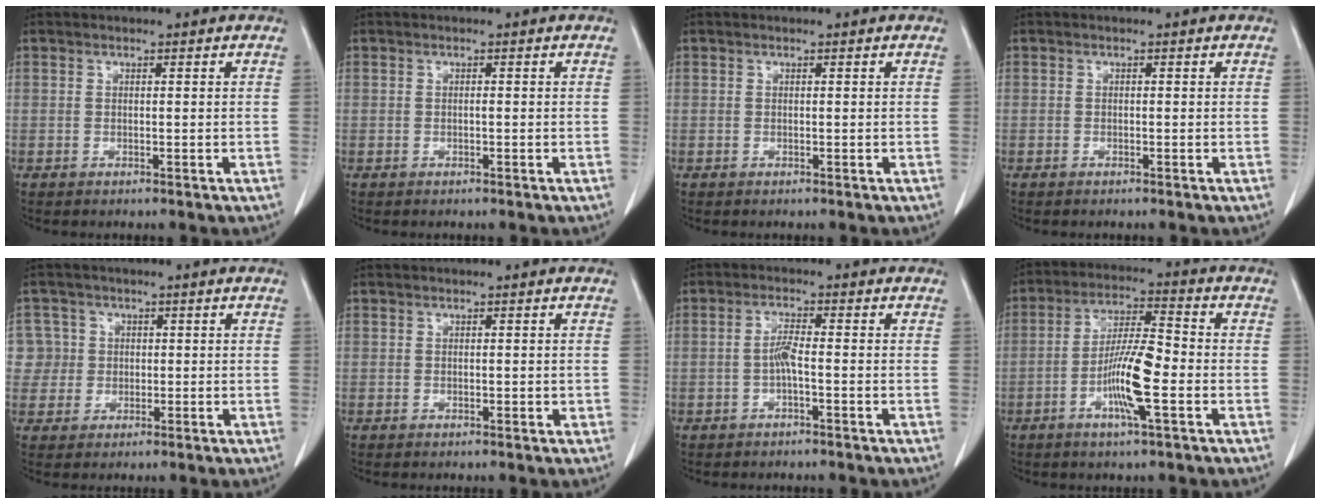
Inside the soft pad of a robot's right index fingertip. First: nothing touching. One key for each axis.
{"total": 0.0}
{"total": 0.0}
{"total": 0.0}
{"total": 5.5, "fx": 0.8, "fy": 5.4, "fz": -0.2, "tx": 0.013, "ty": 0.021, "tz": 0.018}
{"total": 0.8, "fx": 0.0, "fy": 0.5, "fz": 0.6, "tx": -0.007, "ty": 0.000, "tz": 0.002}
{"total": 2.6, "fx": -0.7, "fy": 0.2, "fz": 2.5, "tx": -0.050, "ty": 0.002, "tz": -0.016}
{"total": 9.8, "fx": -3.0, "fy": 0.9, "fz": 9.2, "tx": -0.176, "ty": -0.001, "tz": -0.061}